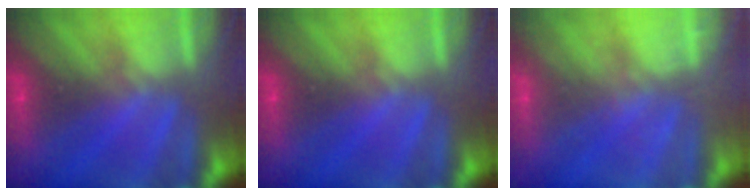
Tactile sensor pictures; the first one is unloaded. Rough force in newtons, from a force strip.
{"total": 0.0}
{"total": 1.9}